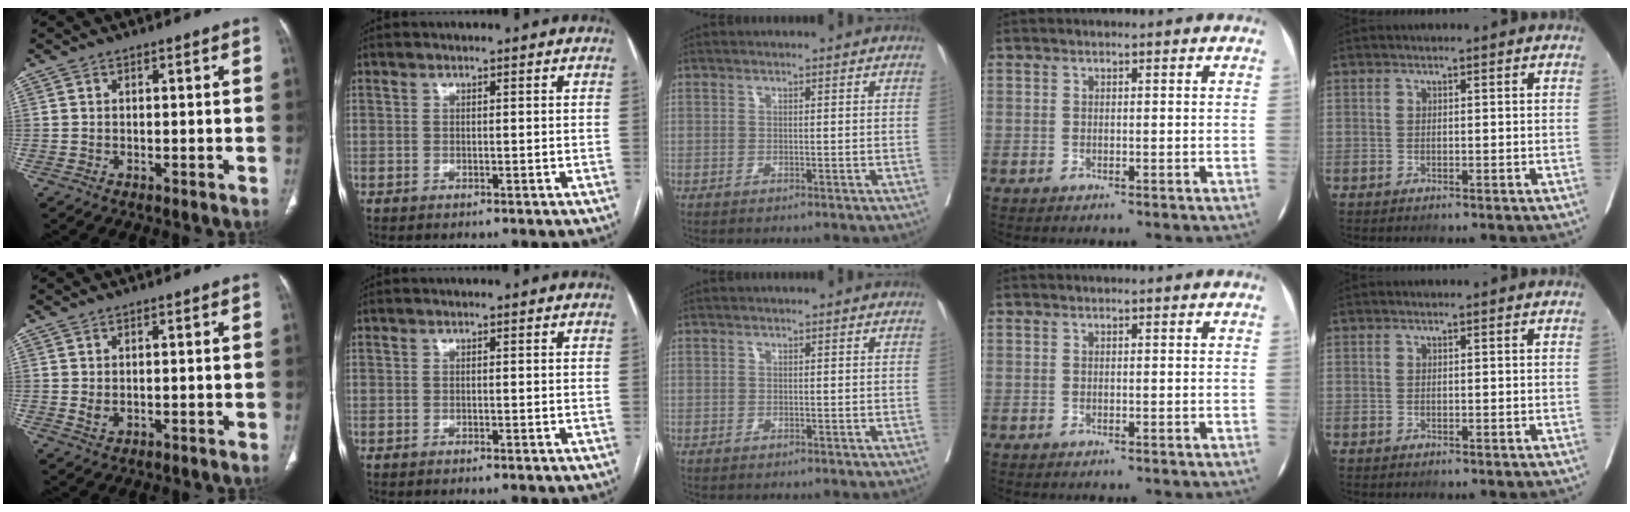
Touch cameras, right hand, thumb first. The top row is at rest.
{"thumb": {"total": 1.5, "force": [0.3, 0.9, 1.2], "torque": [-0.020, -0.007, 0.011]}}